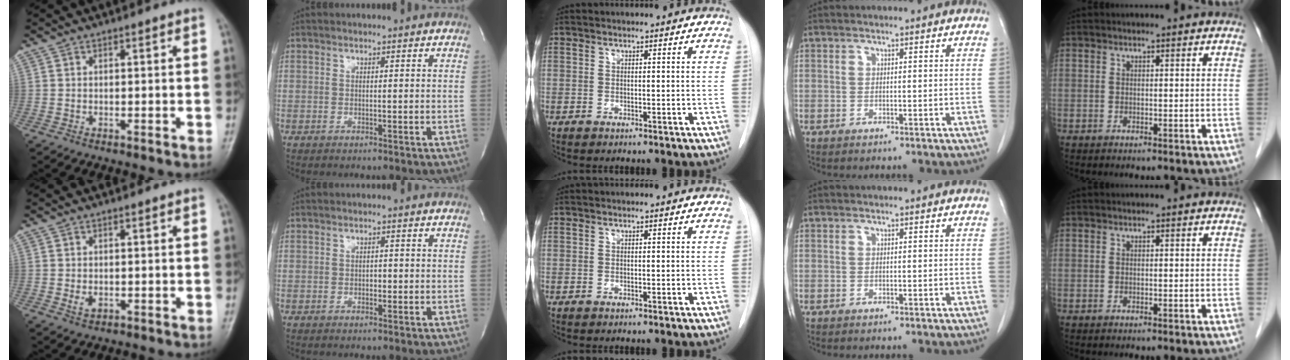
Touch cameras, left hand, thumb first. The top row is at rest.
{"thumb": {"total": 2.1, "force": [-0.1, 1.4, 1.6], "torque": [-0.023, -0.004, 0.002]}, "index": {"total": 1.0, "force": [-0.2, 0.6, 0.8], "torque": [-0.011, 0.002, -0.003]}}